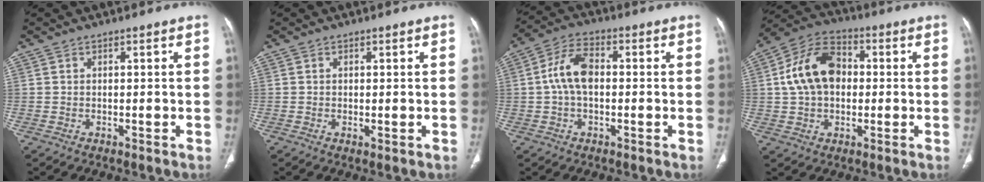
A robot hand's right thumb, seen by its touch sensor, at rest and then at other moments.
{"total": 0.8, "force": [-0.1, 0.2, 0.7], "torque": [-0.016, -0.007, -0.001]}
{"total": 7.9, "force": [0.1, 4.6, 6.4], "torque": [-0.124, 0.022, -0.006]}
{"total": 13.4, "force": [1.2, 9.3, 9.6], "torque": [-0.160, 0.026, 0.013]}